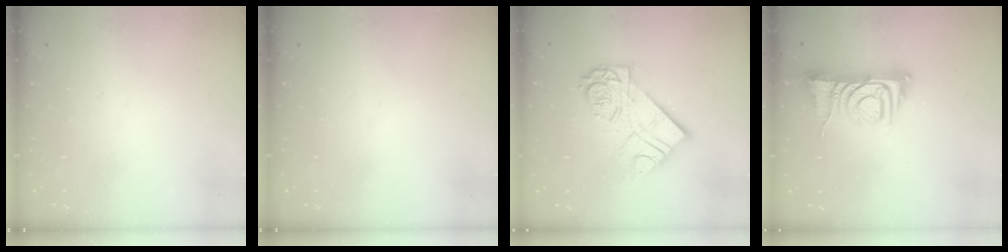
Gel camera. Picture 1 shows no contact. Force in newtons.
{"total": 0.0}
{"total": 15.7, "press": 15.6, "slide": 1.2}
{"total": 9.4, "press": 9.3, "slide": 1.2}